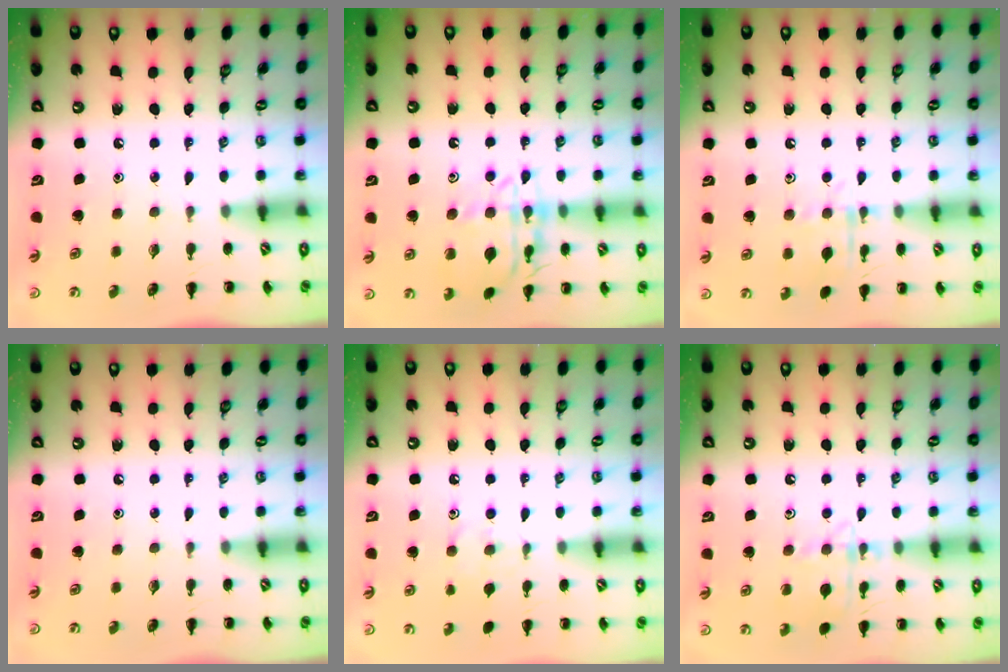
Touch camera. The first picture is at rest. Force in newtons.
{"total": 14.2, "press": 14.1, "slide": 1.2}
{"total": 9.9, "press": 9.8, "slide": 0.7}
{"total": 0.0}
{"total": 8.0, "press": 7.7, "slide": 2.0}
{"total": 13.1, "press": 13.0, "slide": 1.1}